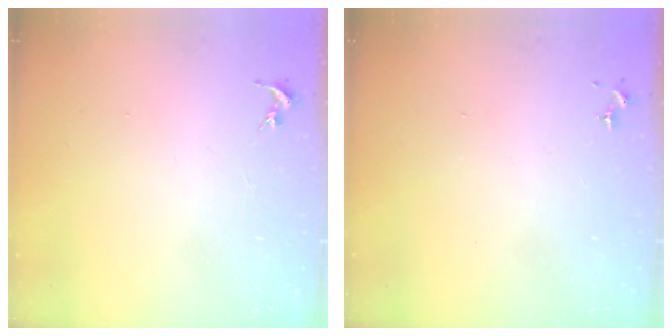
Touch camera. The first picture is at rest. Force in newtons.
{"total": 0.0}